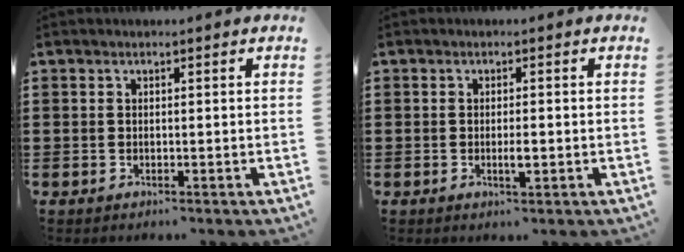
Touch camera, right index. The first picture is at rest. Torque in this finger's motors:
{"motor_torque": [0.60, 0.57, 0.01, 0.01]}